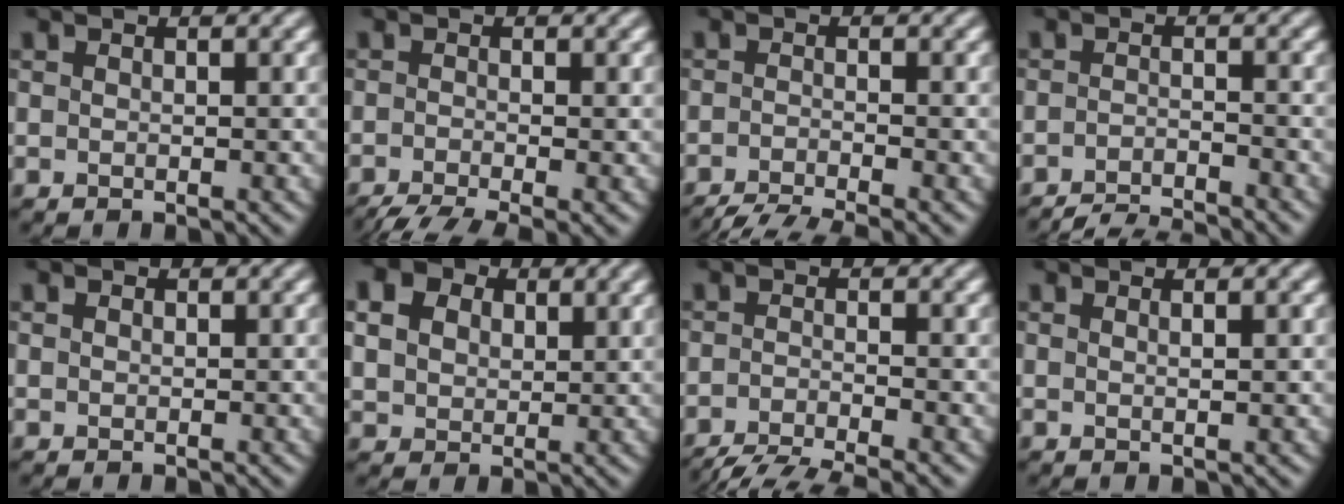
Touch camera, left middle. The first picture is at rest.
{"total": 4.5, "force": [-3.3, 0.9, 3.0], "torque": [-0.045, -0.012, -0.059]}
{"total": 4.8, "force": [-4.0, 0.5, 2.5], "torque": [-0.047, -0.008, -0.072]}
{"total": 4.4, "force": [-4.2, 0.3, 1.3], "torque": [-0.021, -0.005, -0.073]}
{"total": 1.0, "force": [0.3, -0.4, -0.9], "torque": [0.005, 0.005, 0.011]}
{"total": 5.4, "force": [3.5, 3.6, 2.1], "torque": [-0.080, 0.020, 0.059]}
{"total": 5.2, "force": [-4.5, 0.6, 2.6], "torque": [-0.052, -0.016, -0.081]}
{"total": 0.7, "force": [0.6, 0.0, 0.4], "torque": [-0.008, 0.007, 0.001]}